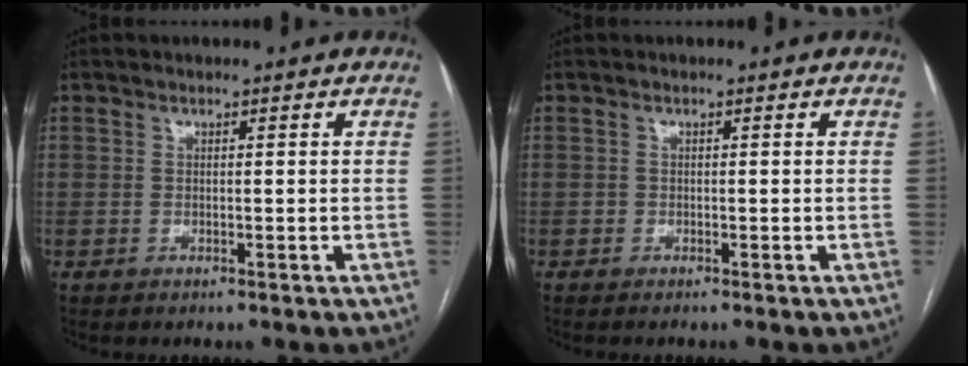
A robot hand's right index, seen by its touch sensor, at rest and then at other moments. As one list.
[{"total": 0.6, "force": [-0.5, 0.2, 0.1], "torque": [-0.006, 0.000, -0.011]}]